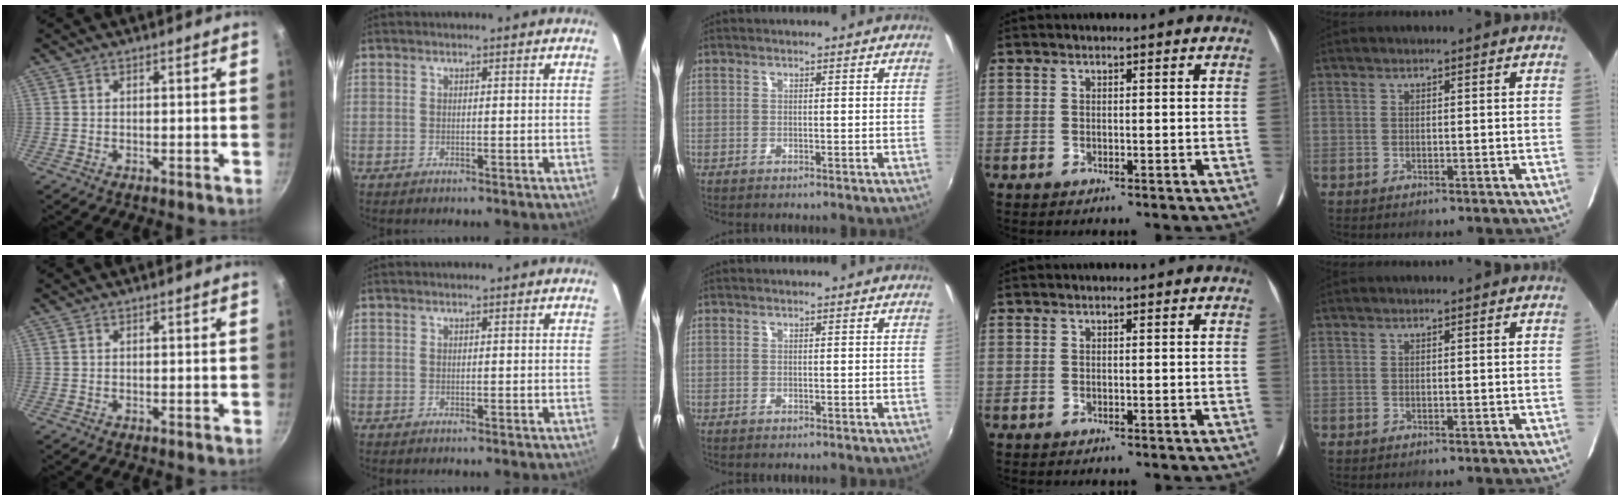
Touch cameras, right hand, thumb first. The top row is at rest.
{}